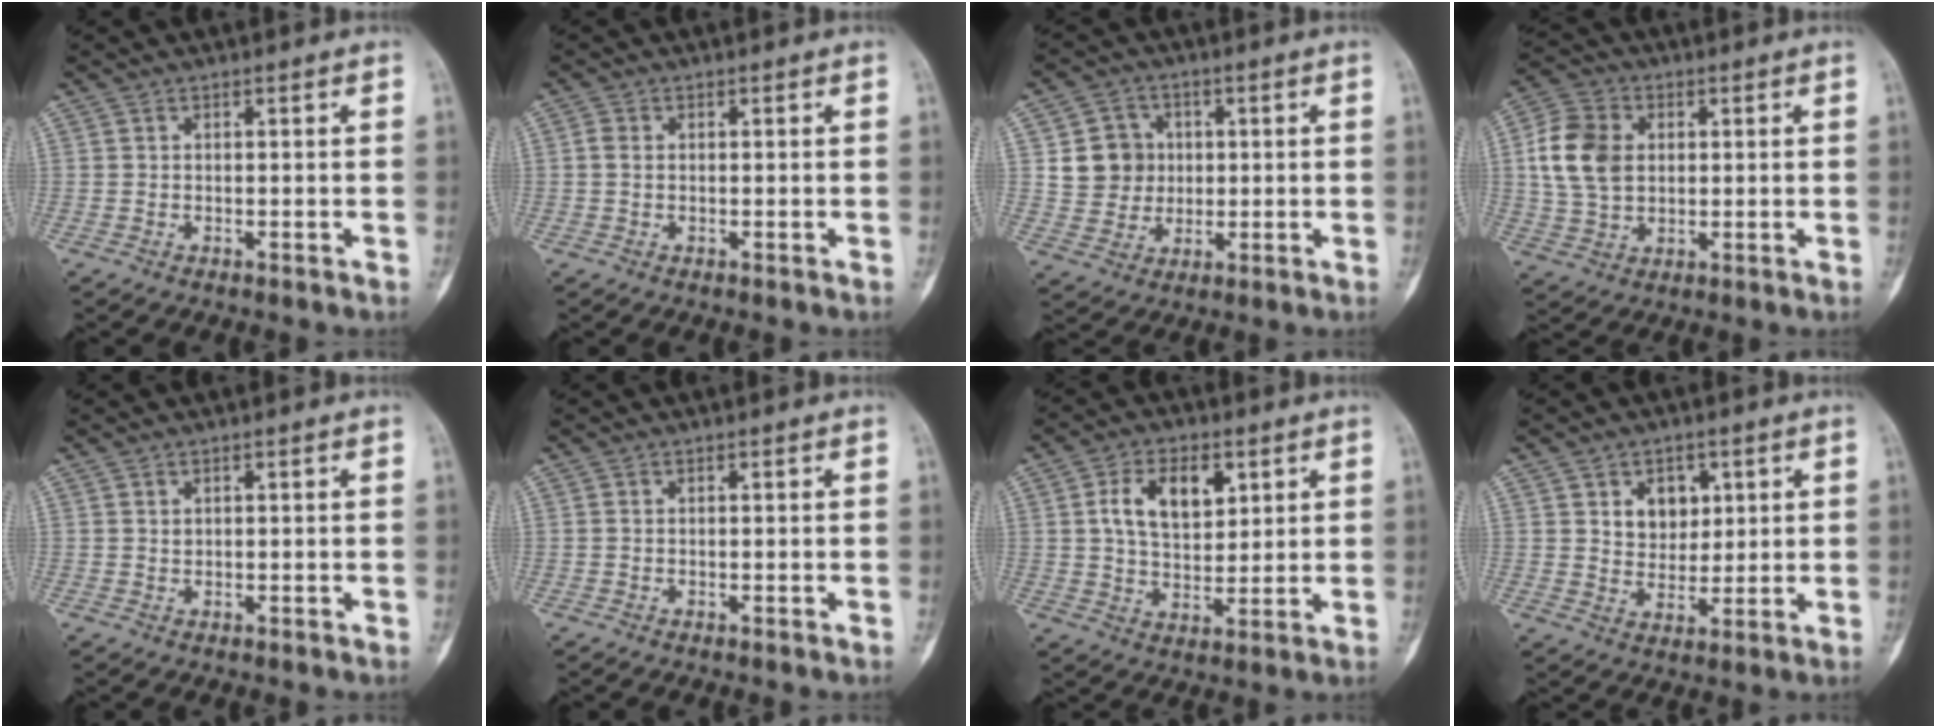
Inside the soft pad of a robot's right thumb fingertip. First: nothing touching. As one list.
[{"total": 1.5, "force": [0.1, 1.1, 1.0], "torque": [-0.021, 0.001, -0.001]}, {"total": 8.5, "force": [1.3, 7.9, 2.7], "torque": [-0.012, 0.000, 0.027]}, {"total": 11.5, "force": [1.6, 8.6, 7.4], "torque": [-0.135, 0.005, 0.031]}, {"total": 0.6, "force": [0.2, 0.5, 0.3], "torque": [-0.001, 0.000, 0.005]}, {"total": 0.0}, {"total": 10.2, "force": [3.4, 6.2, 7.4], "torque": [-0.108, -0.009, 0.063]}, {"total": 6.7, "force": [2.4, 5.2, 3.5], "torque": [-0.022, -0.014, 0.043]}]